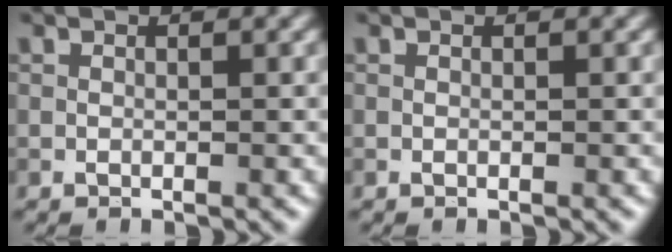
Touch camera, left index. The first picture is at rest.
{"total": 0.0}